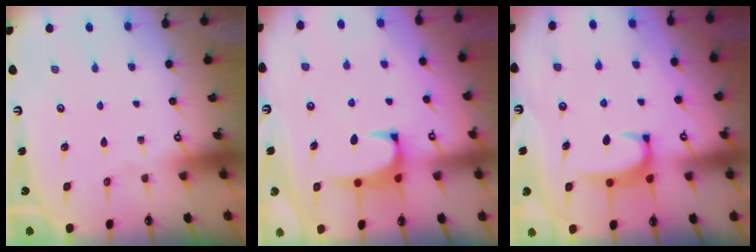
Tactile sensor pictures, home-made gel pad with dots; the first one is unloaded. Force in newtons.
{"total": 1.2, "press": 1.1, "slide": 0.5}
{"total": 2.6, "press": 2.6, "slide": 0.5}